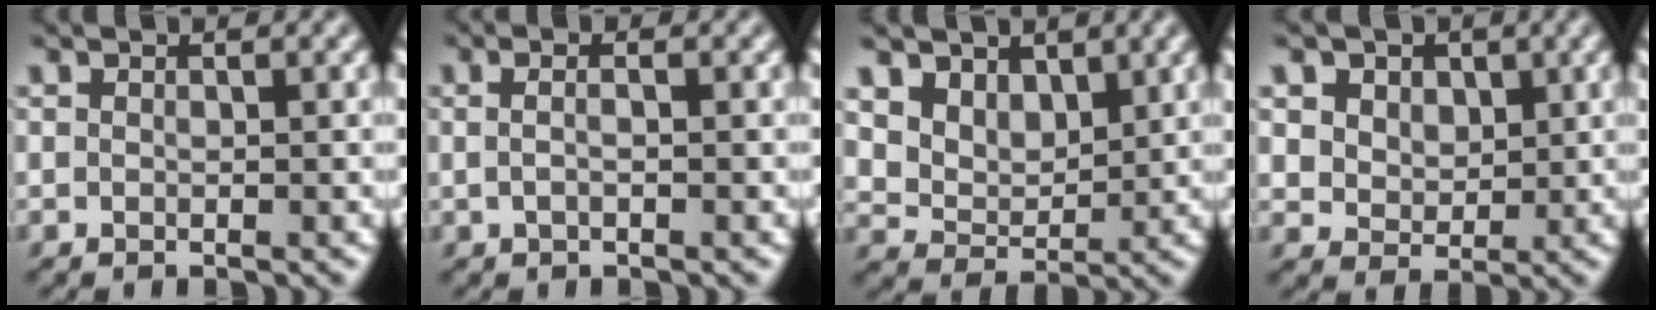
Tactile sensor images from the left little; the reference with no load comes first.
{"total": 1.9, "force": [0.3, 0.7, 1.8], "torque": [-0.027, 0.005, -0.007]}
{"total": 4.8, "force": [3.0, 3.2, 2.1], "torque": [-0.070, -0.025, 0.073]}
{"total": 5.3, "force": [2.5, 4.0, 2.3], "torque": [-0.060, -0.001, 0.044]}